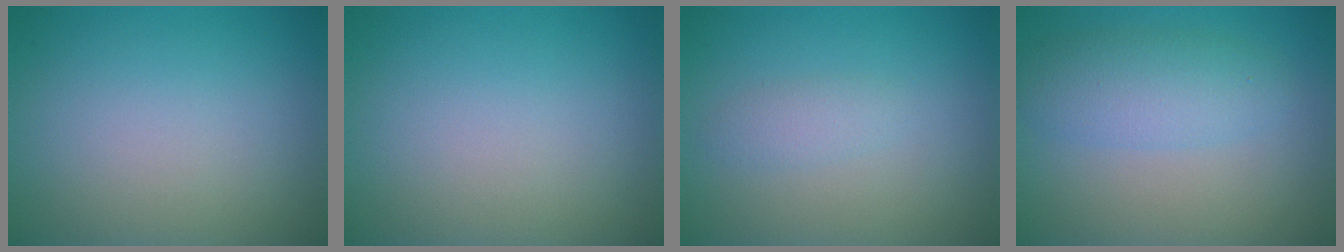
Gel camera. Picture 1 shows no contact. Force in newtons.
{"total": 0.0}
{"total": 1.3, "press": 1.3, "slide": 0.1}
{"total": 3.7, "press": 3.6, "slide": 0.2}